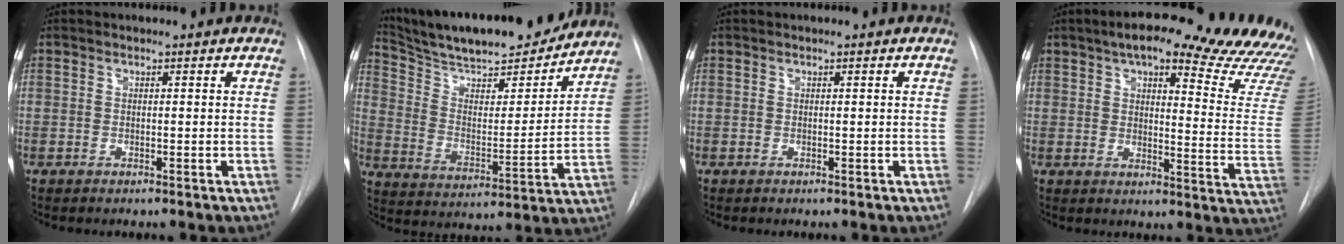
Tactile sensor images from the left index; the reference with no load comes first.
{"total": 21.9, "force": [19.7, 3.4, 9.0], "torque": [-0.152, -0.005, 0.303]}
{"total": 0.0}
{"total": 25.5, "force": [21.2, 4.7, 13.3], "torque": [-0.168, -0.061, 0.235]}